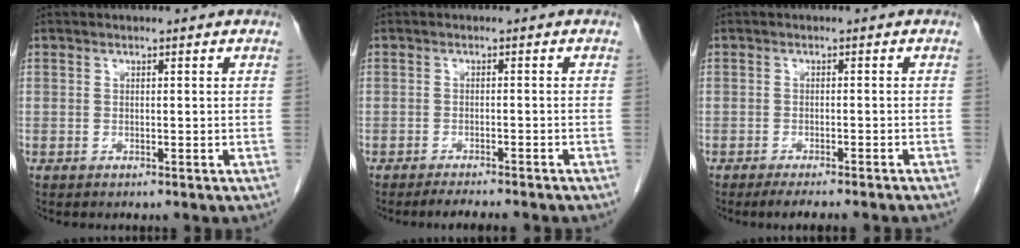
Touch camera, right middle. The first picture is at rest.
{"total": 4.8, "force": [-4.2, 0.1, 2.2], "torque": [-0.027, -0.008, -0.060]}
{"total": 8.2, "force": [-7.2, 0.4, 4.0], "torque": [-0.037, -0.012, -0.095]}